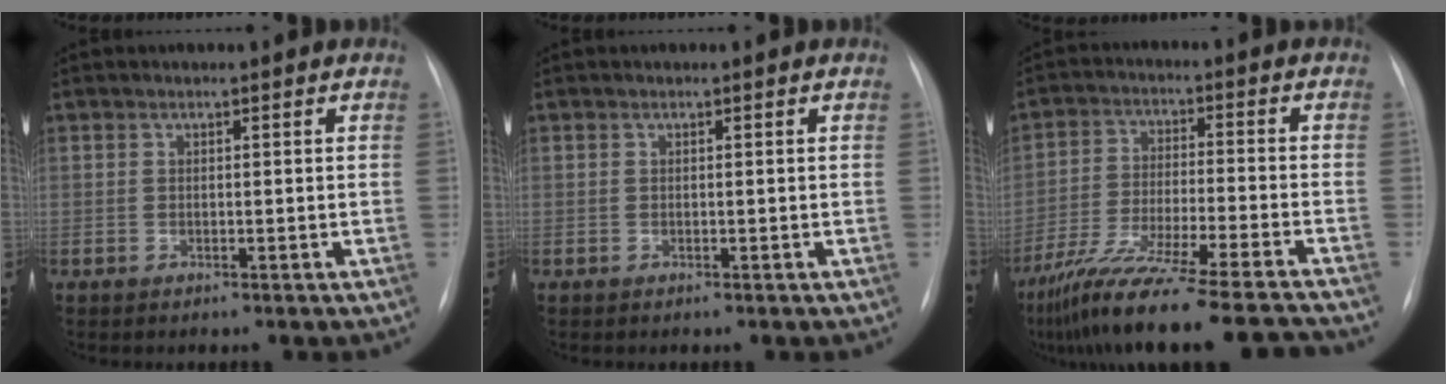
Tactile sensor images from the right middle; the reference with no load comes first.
{"total": 0.0}
{"total": 20.2, "force": [-17.4, -0.5, 10.2], "torque": [-0.173, -0.050, -0.282]}